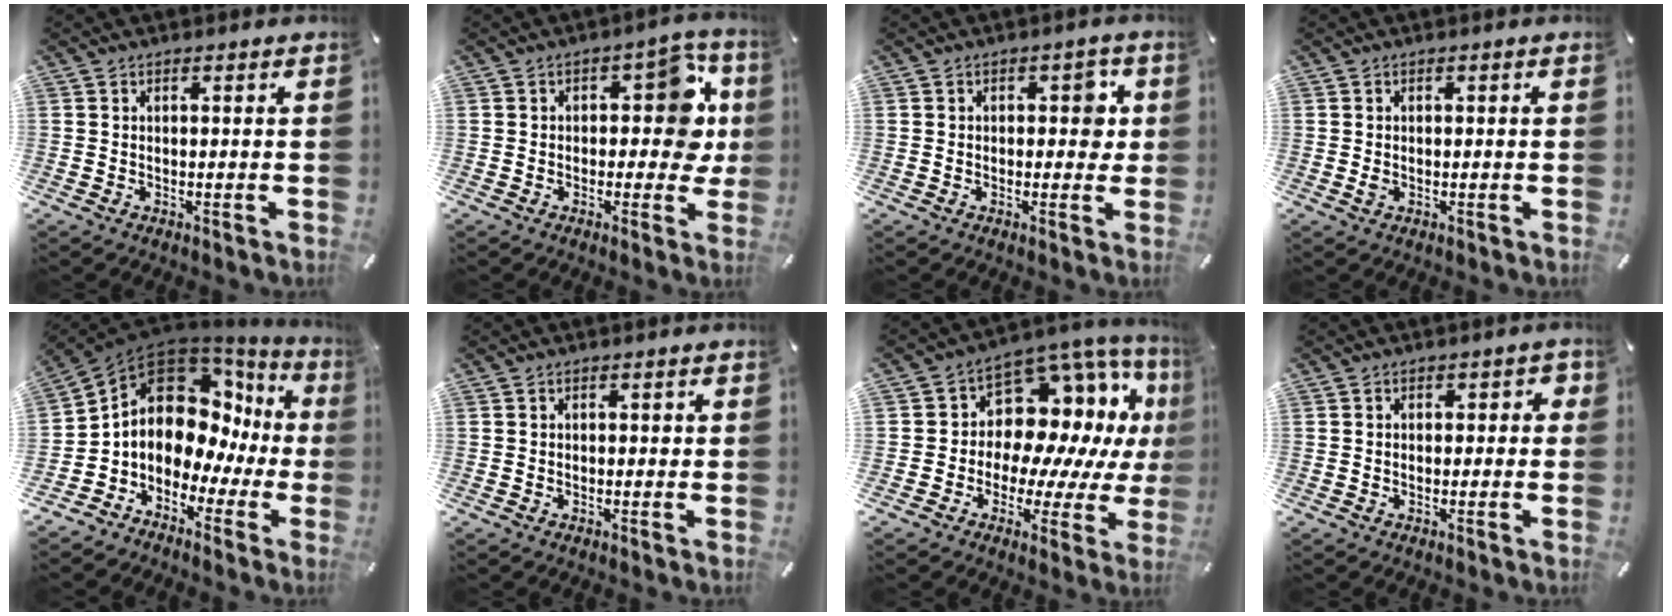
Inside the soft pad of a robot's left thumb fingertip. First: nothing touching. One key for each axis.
{"total": 12.2, "fx": 1.7, "fy": 7.0, "fz": 9.9, "tx": -0.110, "ty": -0.006, "tz": 0.023}
{"total": 4.9, "fx": 0.6, "fy": 3.2, "fz": 3.7, "tx": -0.035, "ty": -0.001, "tz": -0.002}
{"total": 1.2, "fx": -0.2, "fy": 0.8, "fz": 0.9, "tx": -0.016, "ty": 0.001, "tz": -0.004}
{"total": 11.9, "fx": 2.6, "fy": 9.6, "fz": 6.4, "tx": -0.120, "ty": -0.039, "tz": 0.042}
{"total": 0.8, "fx": -0.1, "fy": 0.6, "fz": 0.5, "tx": -0.010, "ty": 0.003, "tz": -0.004}
{"total": 12.0, "fx": 5.2, "fy": 9.2, "fz": 5.6, "tx": -0.076, "ty": -0.076, "tz": 0.093}
{"total": 1.9, "fx": -0.6, "fy": 1.4, "fz": 1.2, "tx": -0.023, "ty": 0.009, "tz": -0.015}